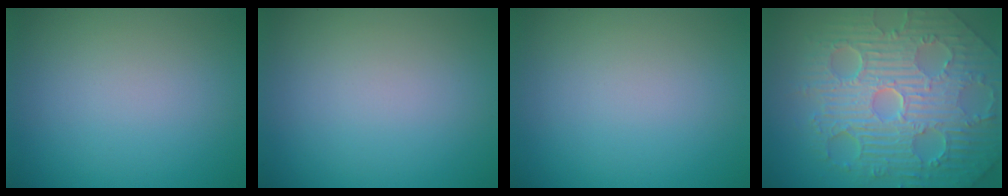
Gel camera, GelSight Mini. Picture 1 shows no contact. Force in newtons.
{"total": 0.0}
{"total": 0.0}
{"total": 11.2, "press": 7.4, "slide": 8.5}